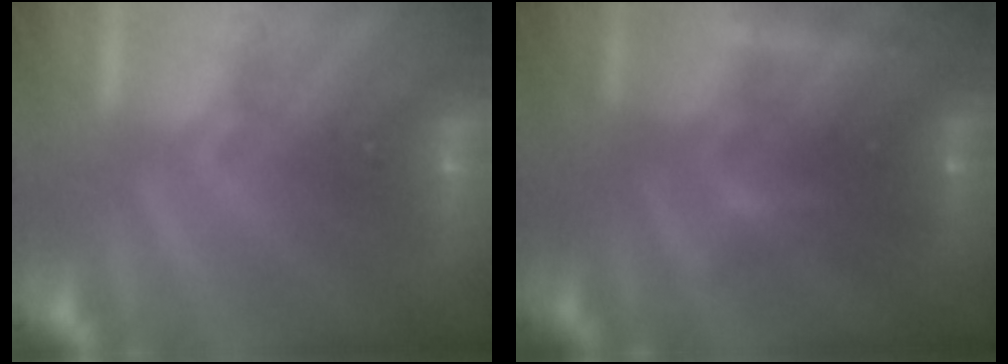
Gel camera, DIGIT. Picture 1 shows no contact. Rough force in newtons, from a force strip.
{"total": 2.5}